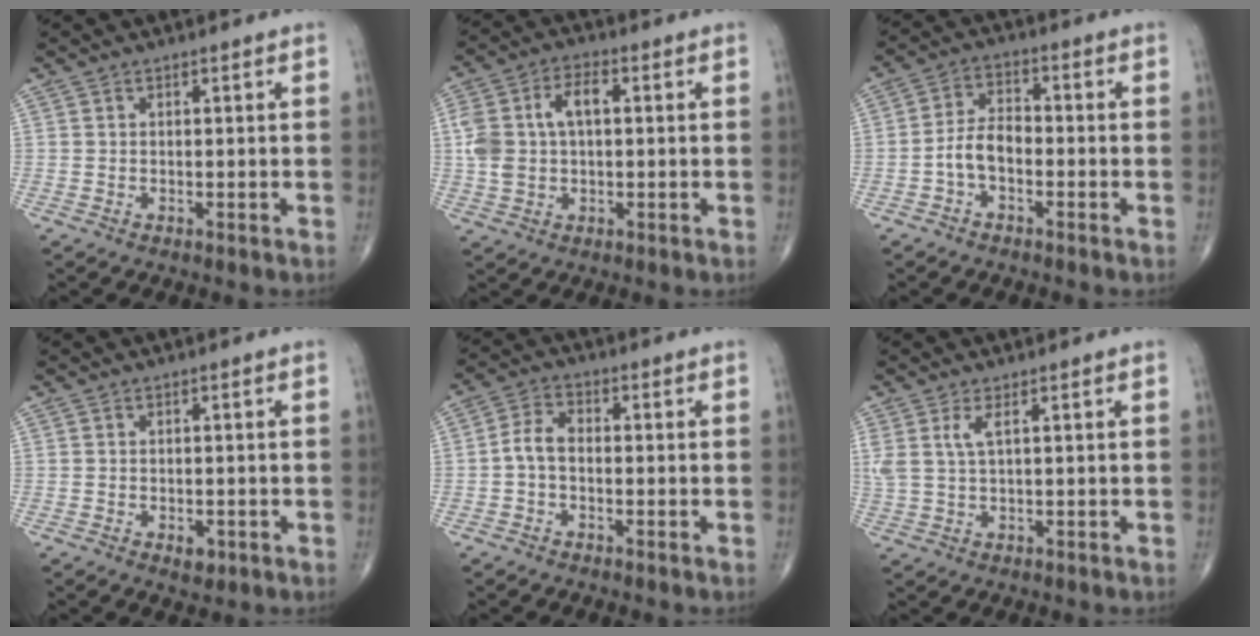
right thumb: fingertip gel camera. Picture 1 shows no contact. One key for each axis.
{"total": 9.8, "fx": 1.1, "fy": 6.0, "fz": 7.6, "tx": -0.156, "ty": 0.026, "tz": 0.024}
{"total": 5.5, "fx": -1.9, "fy": 3.2, "fz": 4.0, "tx": -0.070, "ty": 0.028, "tz": -0.044}
{"total": 2.1, "fx": -0.8, "fy": 1.3, "fz": 1.5, "tx": -0.018, "ty": -0.001, "tz": -0.008}
{"total": 4.3, "fx": -0.9, "fy": 2.7, "fz": 3.2, "tx": -0.059, "ty": 0.018, "tz": -0.025}
{"total": 3.7, "fx": 1.5, "fy": 1.0, "fz": 3.2, "tx": -0.088, "ty": 0.002, "tz": 0.039}